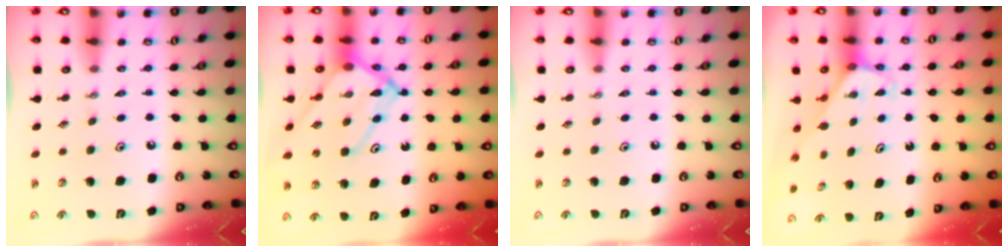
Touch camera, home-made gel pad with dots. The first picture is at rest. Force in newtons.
{"total": 14.1, "press": 14.1, "slide": 1.3}
{"total": 0.0}
{"total": 2.4, "press": 2.4, "slide": 0.2}